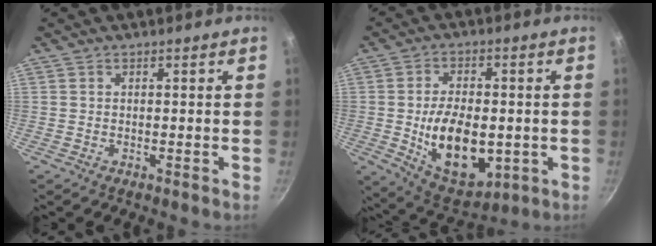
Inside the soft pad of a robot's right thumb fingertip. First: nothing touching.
{"total": 16.0, "force": [-2.1, 9.5, 12.7], "torque": [-0.178, -0.007, -0.017]}